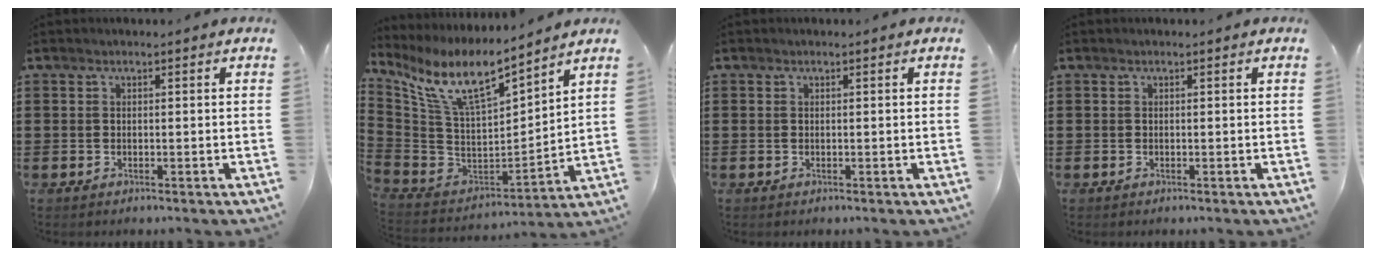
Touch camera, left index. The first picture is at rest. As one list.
[{"total": 11.7, "force": [8.4, 2.7, 7.7], "torque": [-0.182, -0.055, 0.147]}, {"total": 0.0}, {"total": 0.0}]